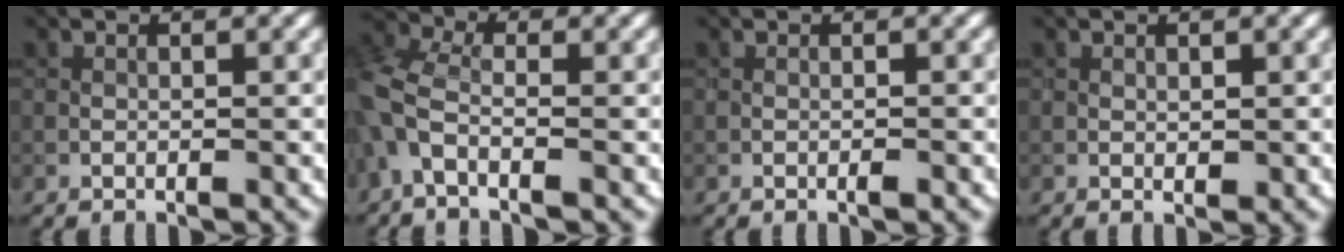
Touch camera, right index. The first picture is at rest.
{"total": 5.9, "force": [-1.6, 3.5, 4.5], "torque": [-0.124, -0.001, -0.050]}
{"total": 0.6, "force": [-0.3, 0.1, 0.5], "torque": [-0.010, -0.001, -0.004]}
{"total": 0.7, "force": [0.2, 0.5, 0.5], "torque": [-0.006, -0.002, 0.005]}